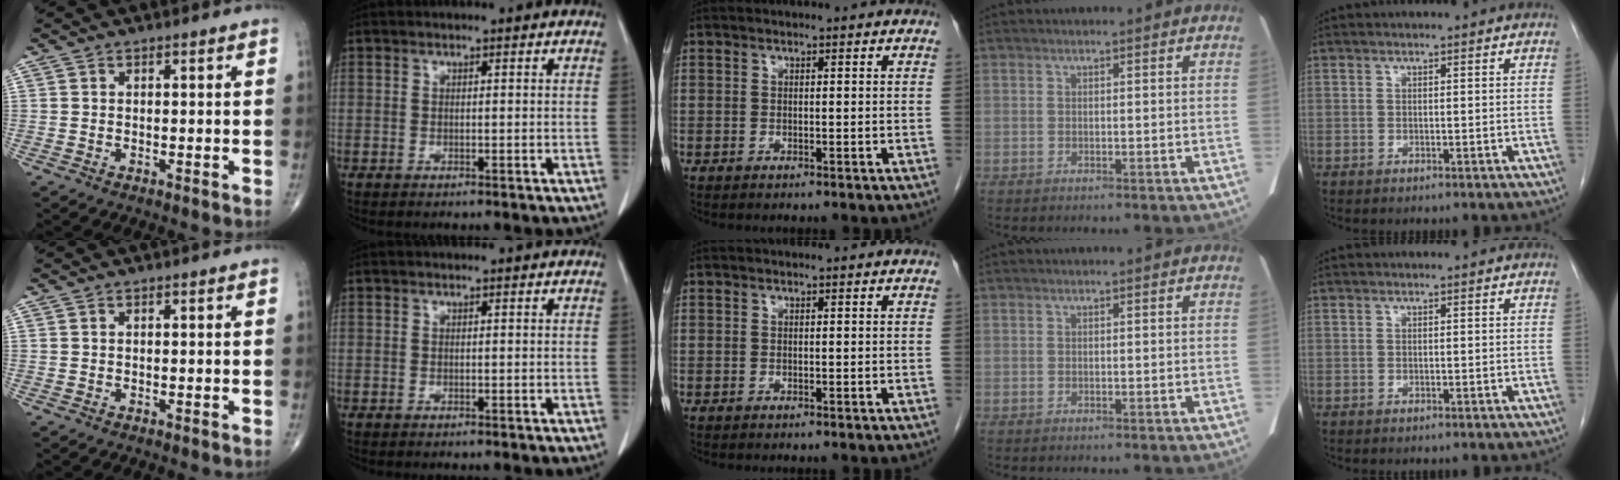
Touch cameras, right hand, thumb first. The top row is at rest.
{}